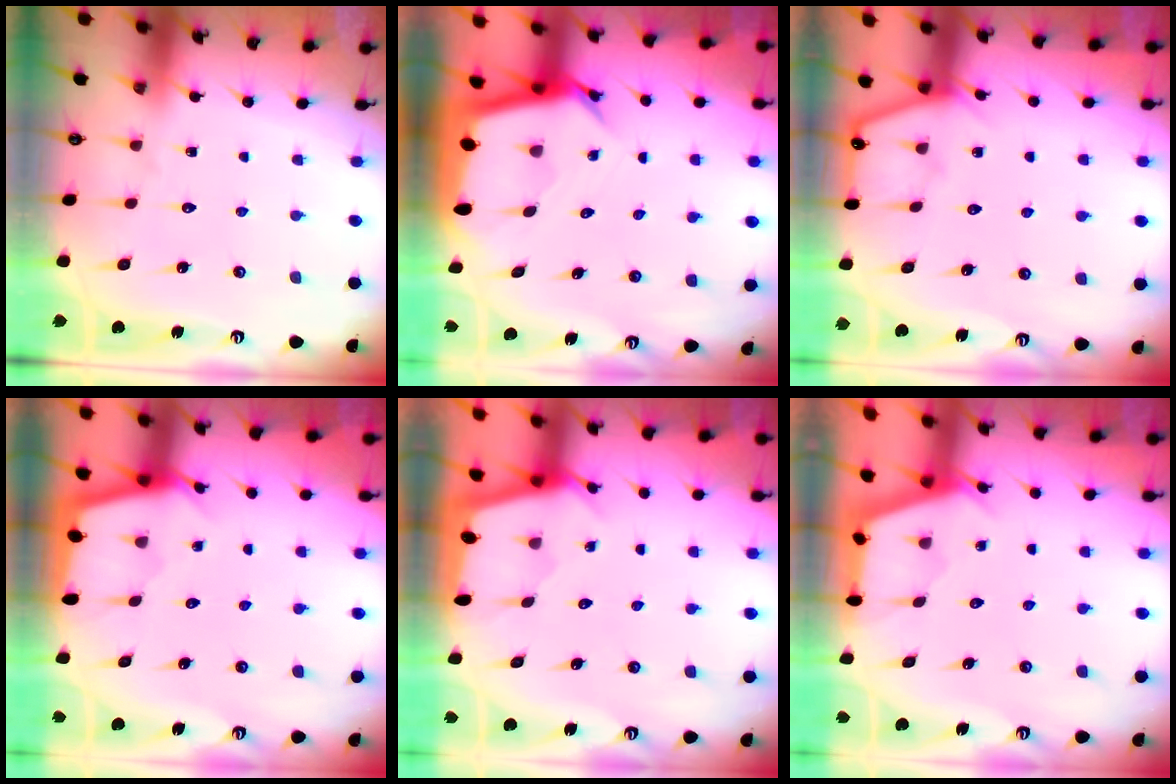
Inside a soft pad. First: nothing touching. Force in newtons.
{"total": 5.5, "press": 5.5, "slide": 0.4}
{"total": 3.9, "press": 3.8, "slide": 0.5}
{"total": 3.5, "press": 3.5, "slide": 0.4}
{"total": 2.2, "press": 2.2, "slide": 0.3}
{"total": 2.7, "press": 2.7, "slide": 0.4}